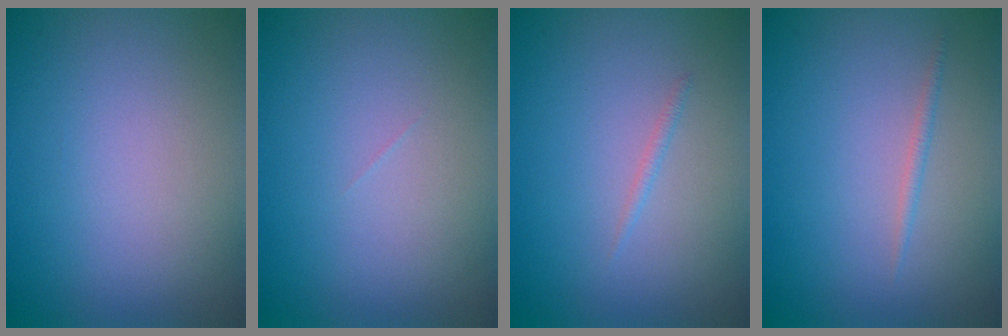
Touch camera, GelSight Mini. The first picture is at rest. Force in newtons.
{"total": 0.0}
{"total": 0.5, "press": 0.5, "slide": 0.1}
{"total": 0.7, "press": 0.7, "slide": 0.1}